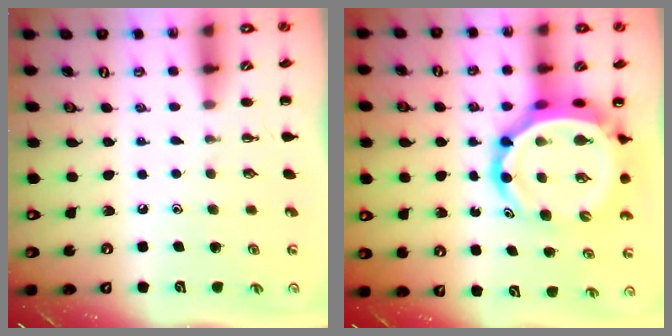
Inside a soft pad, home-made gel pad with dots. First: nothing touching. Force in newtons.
{"total": 11.1, "press": 10.7, "slide": 3.0}